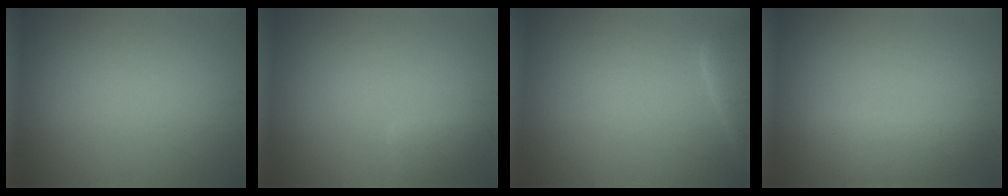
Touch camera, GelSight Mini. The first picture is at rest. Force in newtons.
{"total": 1.4, "press": 1.4, "slide": 0.1}
{"total": 2.2, "press": 2.2, "slide": 0.2}
{"total": 2.9, "press": 2.9, "slide": 0.2}